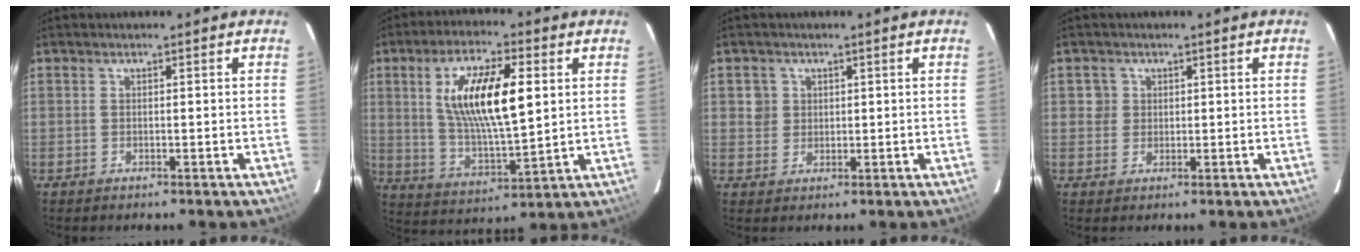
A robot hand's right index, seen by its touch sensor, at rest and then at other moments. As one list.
[{"total": 15.6, "force": [3.8, 5.2, 14.2], "torque": [-0.262, 0.004, 0.077]}, {"total": 3.3, "force": [0.9, 3.1, 0.4], "torque": [0.004, 0.017, 0.016]}, {"total": 2.6, "force": [0.5, 2.5, 0.1], "torque": [0.008, 0.014, 0.007]}]